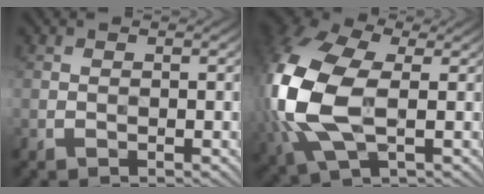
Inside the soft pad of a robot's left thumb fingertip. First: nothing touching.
{"total": 16.1, "force": [-0.5, 9.9, 12.7], "torque": [-0.347, -0.011, -0.009]}